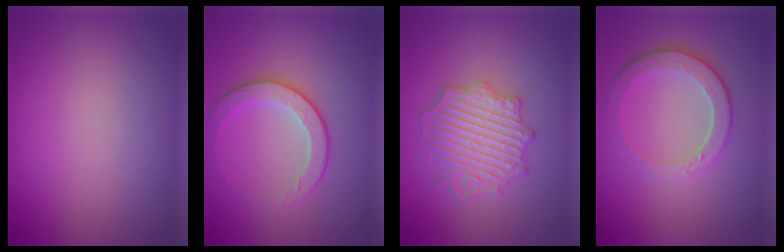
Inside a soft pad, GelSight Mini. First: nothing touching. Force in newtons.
{"total": 2.8, "press": 2.4, "slide": 1.4}
{"total": 4.4, "press": 4.4, "slide": 0.7}
{"total": 4.5, "press": 3.2, "slide": 3.1}